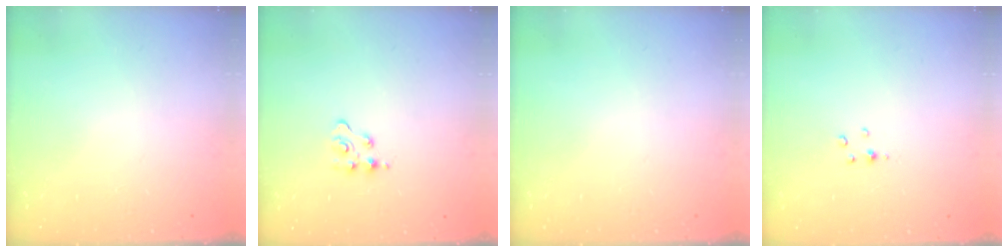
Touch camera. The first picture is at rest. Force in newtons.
{"total": 3.0, "press": 3.0, "slide": 0.4}
{"total": 0.0}
{"total": 2.5, "press": 2.5, "slide": 0.3}